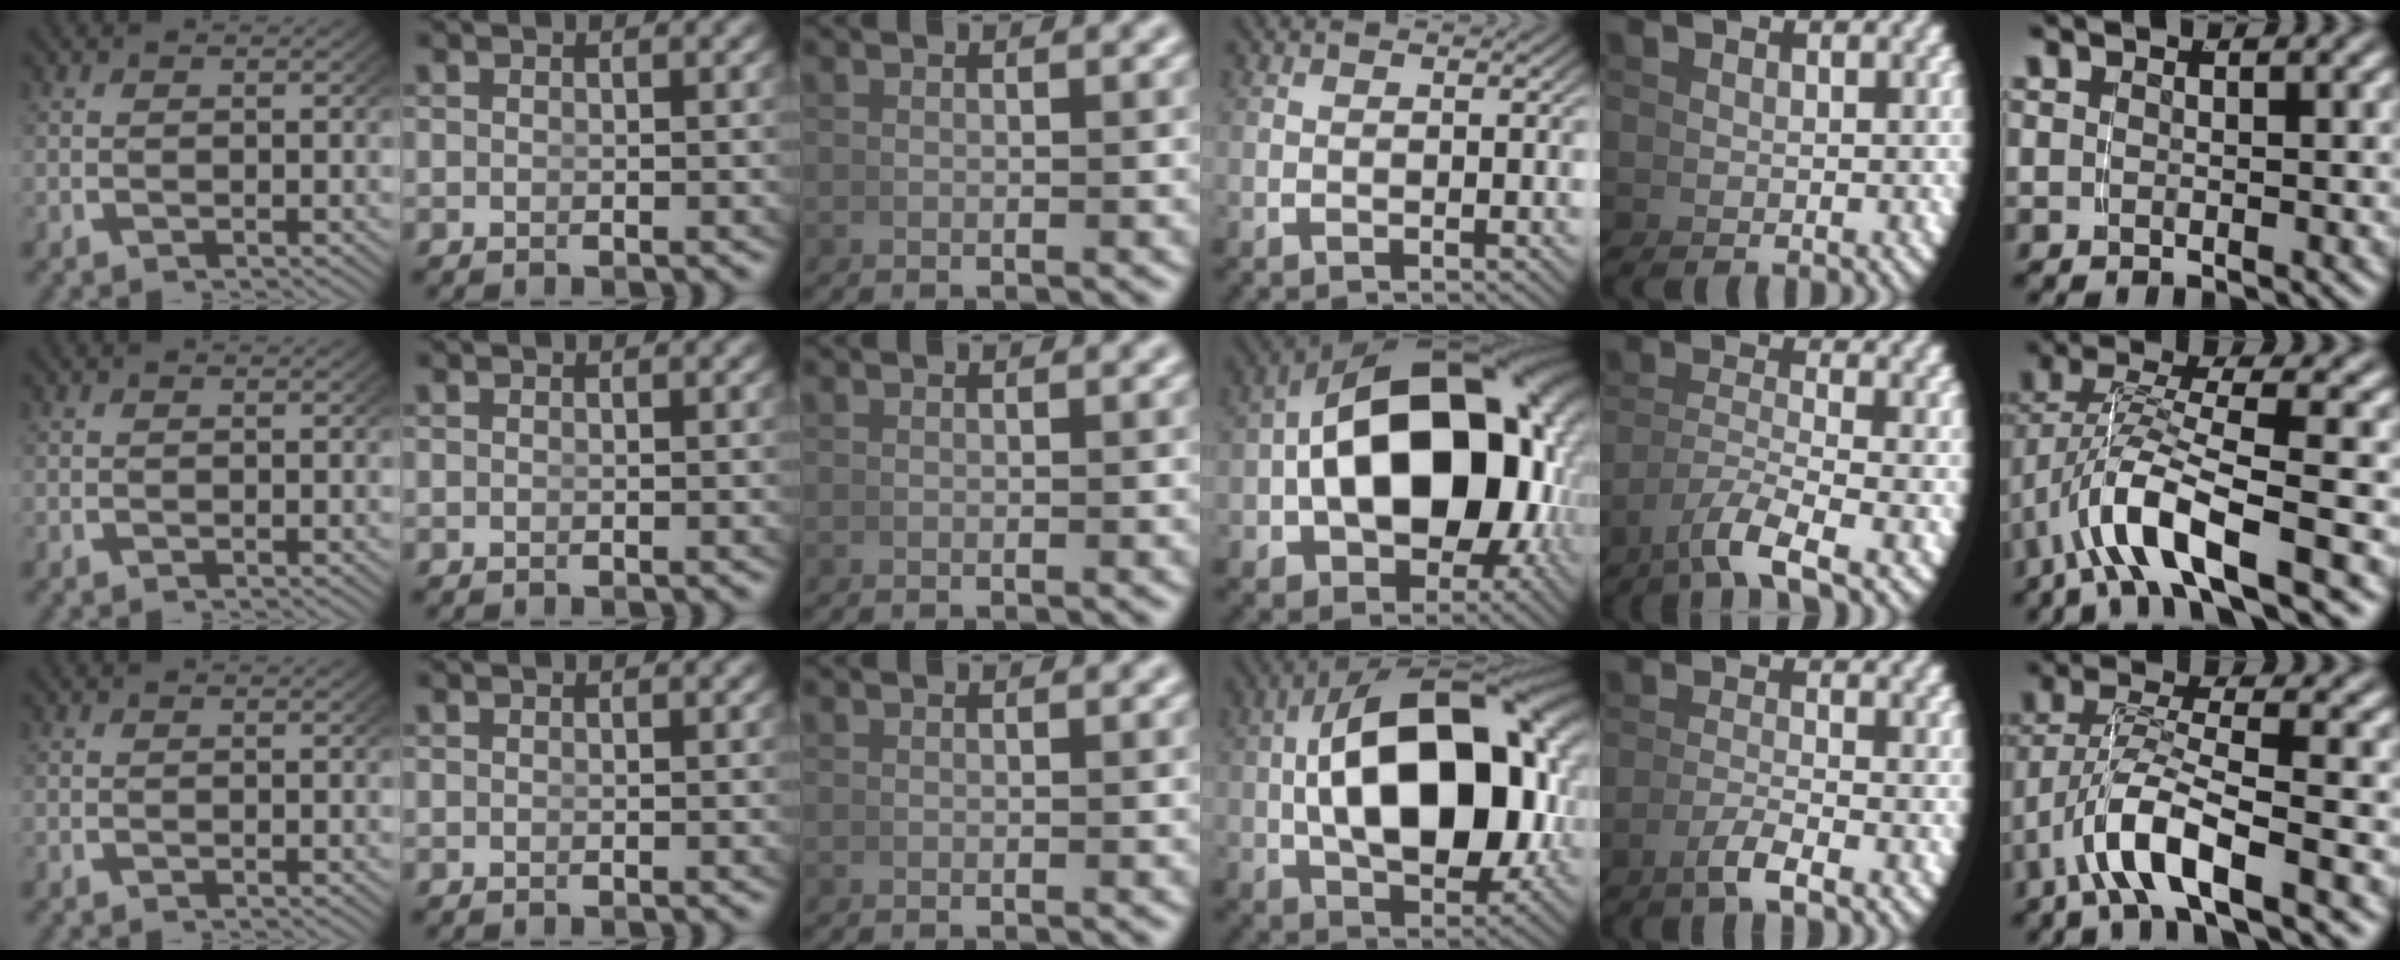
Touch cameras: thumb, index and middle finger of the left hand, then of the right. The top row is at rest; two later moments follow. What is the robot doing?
{"motion": "lift_and_place", "object": "bowl"}